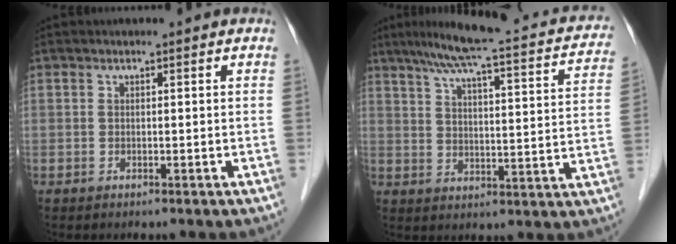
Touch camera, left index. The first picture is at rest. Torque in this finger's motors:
{"motor_torque": [0.65, -0.80, 0.05, 0.06]}